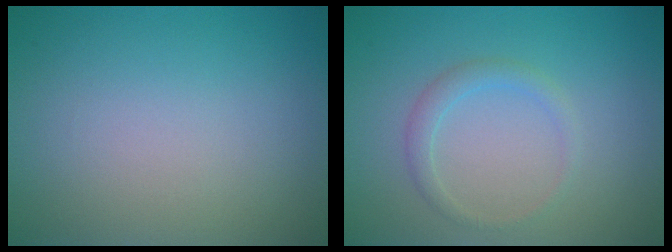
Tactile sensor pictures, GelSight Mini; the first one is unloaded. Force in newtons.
{"total": 1.5, "press": 1.5, "slide": 0.1}